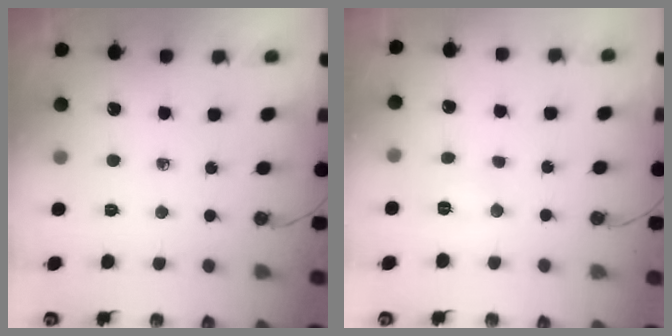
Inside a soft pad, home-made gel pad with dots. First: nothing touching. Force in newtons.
{"total": 4.6, "press": 4.4, "slide": 1.2}